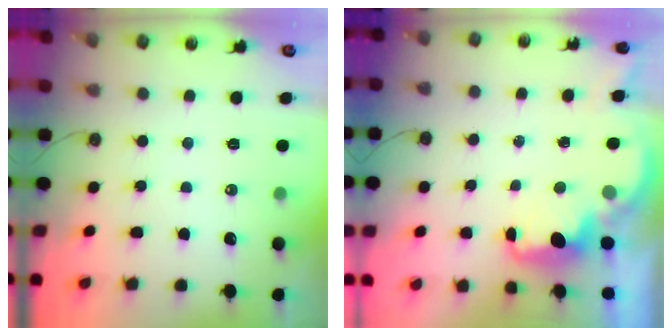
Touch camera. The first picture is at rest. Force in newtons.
{"total": 2.3, "press": 2.1, "slide": 0.9}